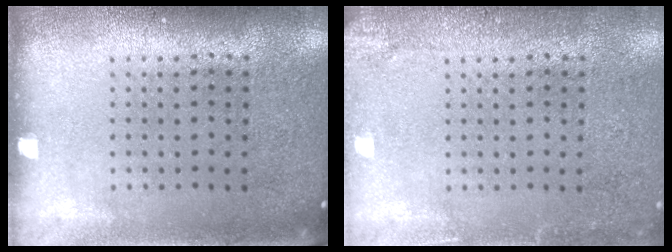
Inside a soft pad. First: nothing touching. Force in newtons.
{"total": 2.0, "press": 1.9, "slide": 0.1}